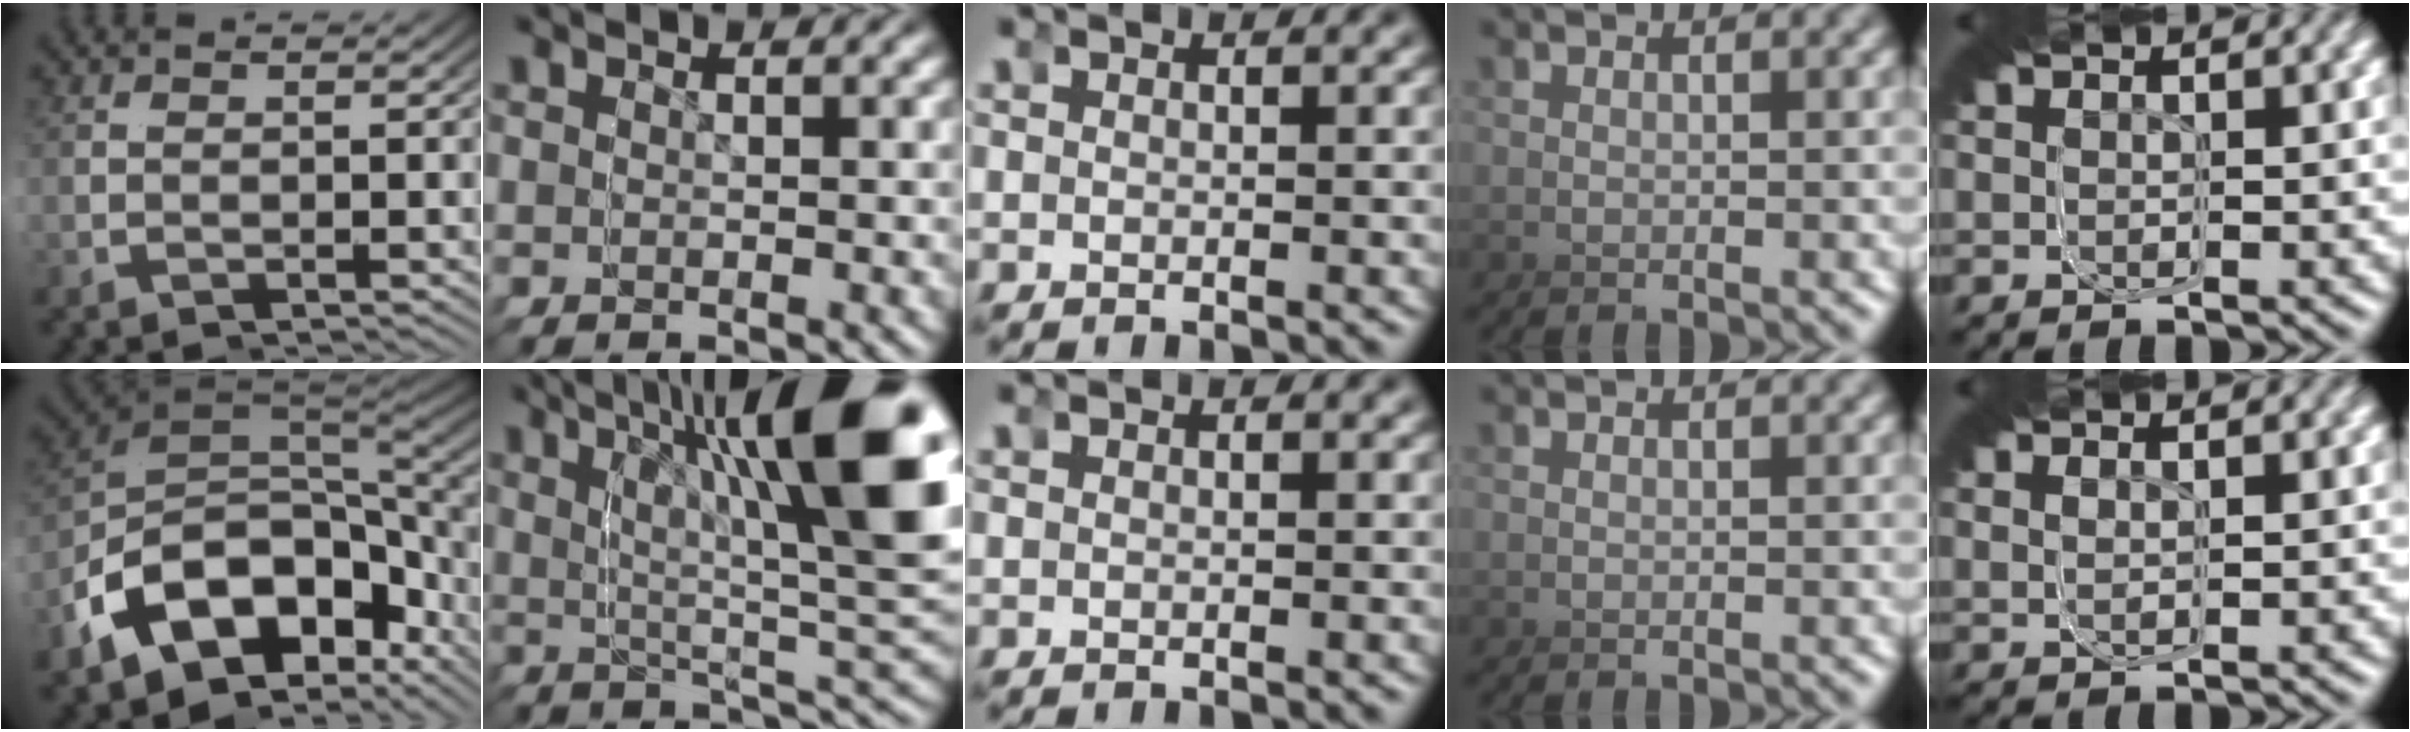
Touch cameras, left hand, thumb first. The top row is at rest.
{"thumb": {"total": 16.6, "force": [-0.8, 9.8, 13.4], "torque": [-0.243, -0.011, -0.009]}, "index": {"total": 12.8, "force": [5.1, 3.3, 11.3], "torque": [-0.149, 0.038, 0.064]}, "little": {"total": 1.2, "force": [0.6, 0.6, 0.8], "torque": [-0.019, 0.015, 0.001]}}